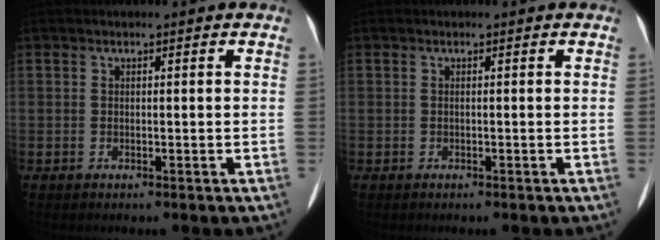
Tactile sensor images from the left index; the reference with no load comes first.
{"total": 0.0}